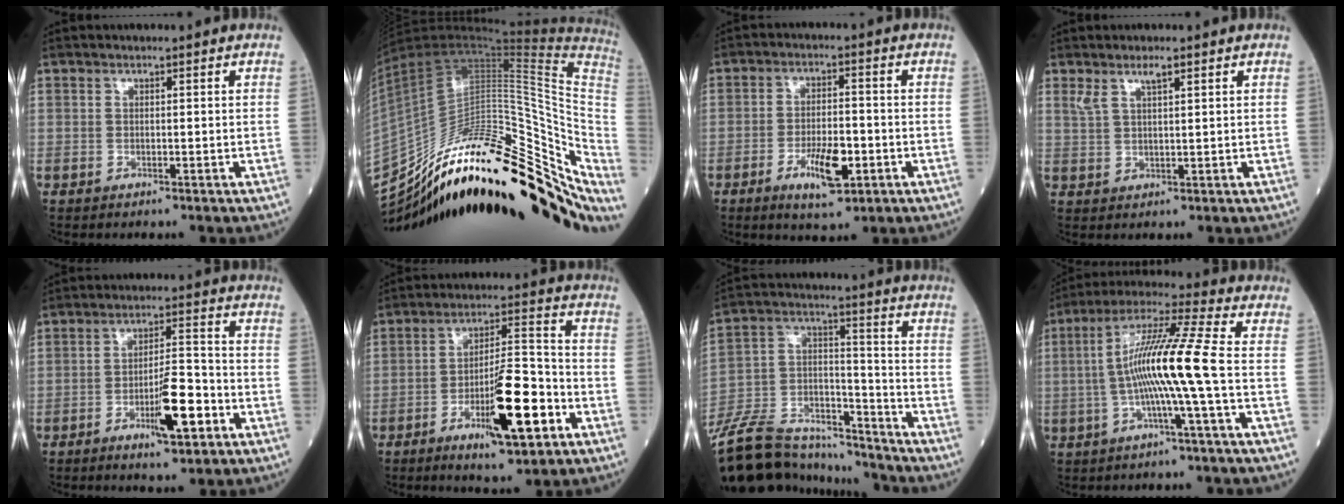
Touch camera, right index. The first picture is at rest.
{"total": 35.3, "force": [-19.2, 13.0, 26.7], "torque": [-0.398, 0.014, -0.292]}
{"total": 7.3, "force": [-3.1, 2.2, 6.3], "torque": [-0.112, -0.005, -0.049]}
{"total": 3.1, "force": [2.1, 0.6, 2.2], "torque": [-0.049, 0.009, 0.043]}
{"total": 8.4, "force": [-3.7, 1.5, 7.4], "torque": [-0.127, 0.000, -0.059]}
{"total": 13.0, "force": [-5.5, 2.4, 11.5], "torque": [-0.193, -0.001, -0.088]}
{"total": 22.4, "force": [-20.4, 6.5, 6.5], "torque": [-0.173, 0.007, -0.340]}
{"total": 12.2, "force": [-1.4, -1.5, 12.0], "torque": [-0.226, 0.017, -0.035]}